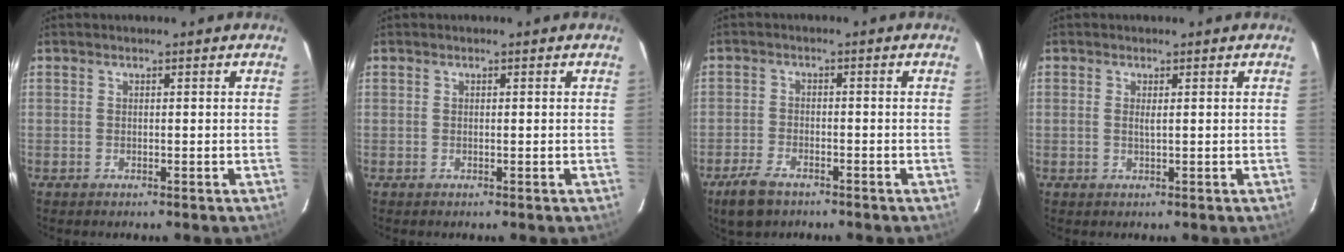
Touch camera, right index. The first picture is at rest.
{"total": 0.0}
{"total": 6.2, "force": [-4.4, 3.0, 3.1], "torque": [-0.089, -0.006, -0.083]}
{"total": 1.1, "force": [0.2, 0.2, 1.1], "torque": [-0.021, 0.000, 0.002]}